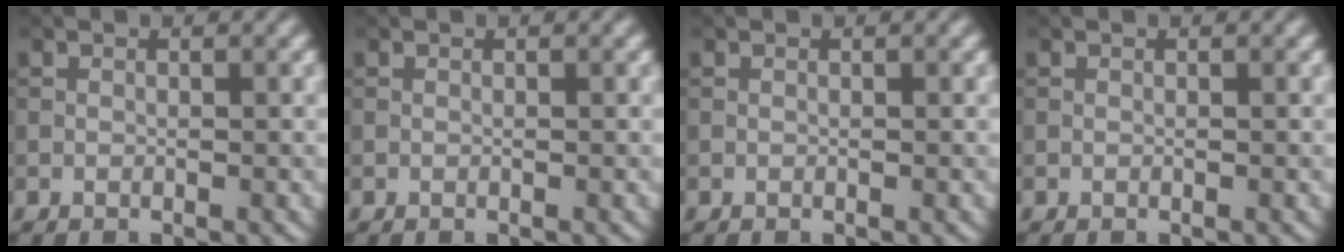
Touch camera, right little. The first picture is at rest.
{"total": 0.0}
{"total": 0.0}
{"total": 0.0}